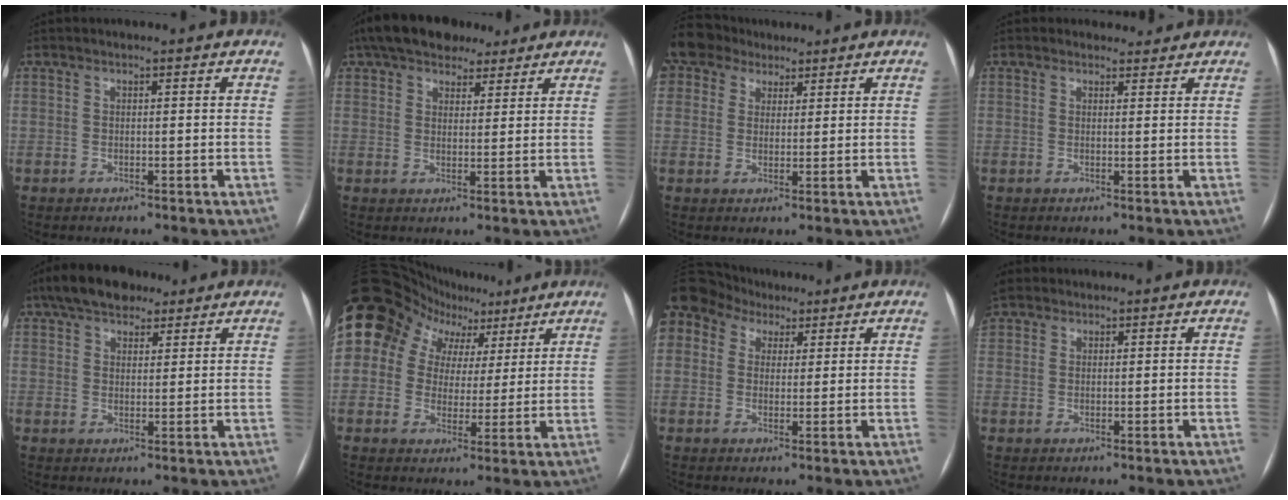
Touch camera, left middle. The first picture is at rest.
{"total": 11.3, "force": [8.8, 5.3, 4.8], "torque": [-0.076, 0.040, 0.136]}
{"total": 10.0, "force": [6.5, 7.2, 2.4], "torque": [-0.064, 0.044, 0.124]}
{"total": 2.2, "force": [1.9, 1.0, -0.2], "torque": [0.004, 0.005, 0.020]}
{"total": 8.9, "force": [6.5, 4.2, 4.5], "torque": [-0.076, 0.027, 0.110]}
{"total": 20.3, "force": [10.2, 15.6, 7.9], "torque": [-0.183, 0.096, 0.173]}
{"total": 19.7, "force": [10.1, 14.9, 7.9], "torque": [-0.251, 0.100, 0.193]}
{"total": 5.8, "force": [3.2, 4.5, 1.7], "torque": [-0.068, 0.028, 0.067]}